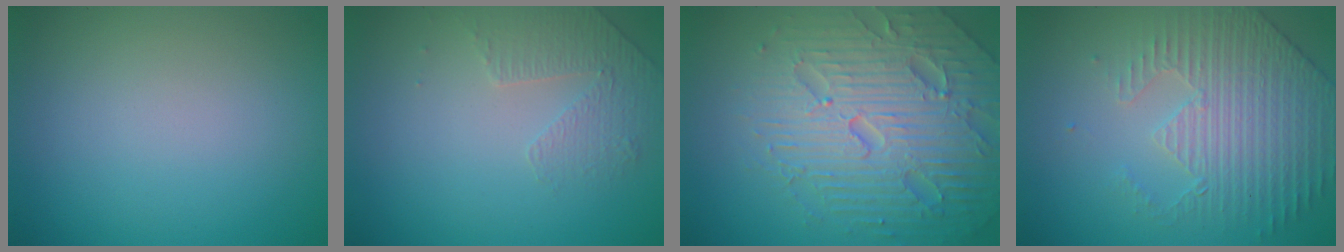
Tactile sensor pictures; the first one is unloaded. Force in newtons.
{"total": 1.6, "press": 1.2, "slide": 1.1}
{"total": 7.4, "press": 7.3, "slide": 1.6}
{"total": 4.5, "press": 3.6, "slide": 2.8}